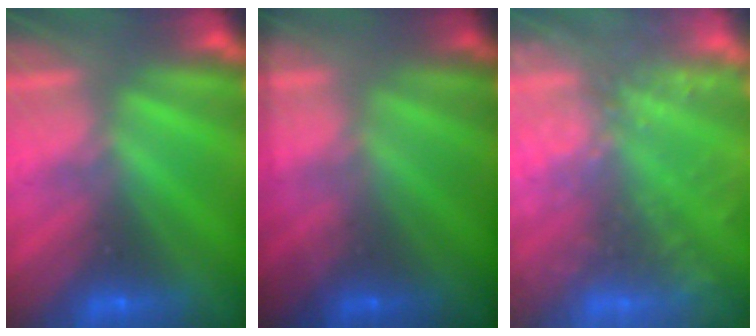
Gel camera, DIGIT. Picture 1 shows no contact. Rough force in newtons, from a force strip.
{"total": 1.8}
{"total": 7.4}